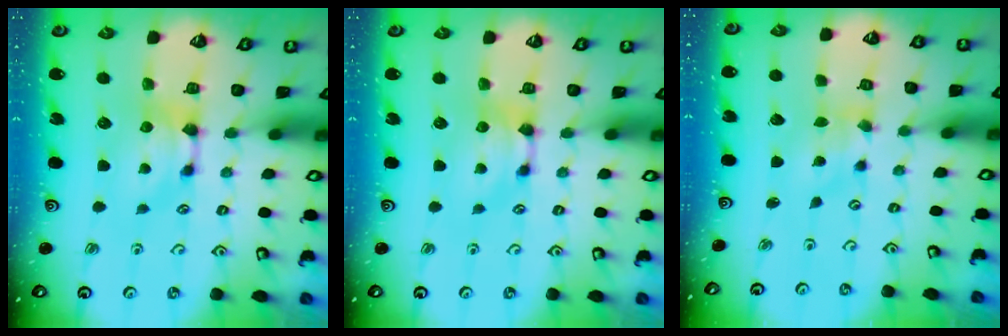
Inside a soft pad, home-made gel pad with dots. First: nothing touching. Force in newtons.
{"total": 0.0}
{"total": 1.6, "press": 1.2, "slide": 1.1}